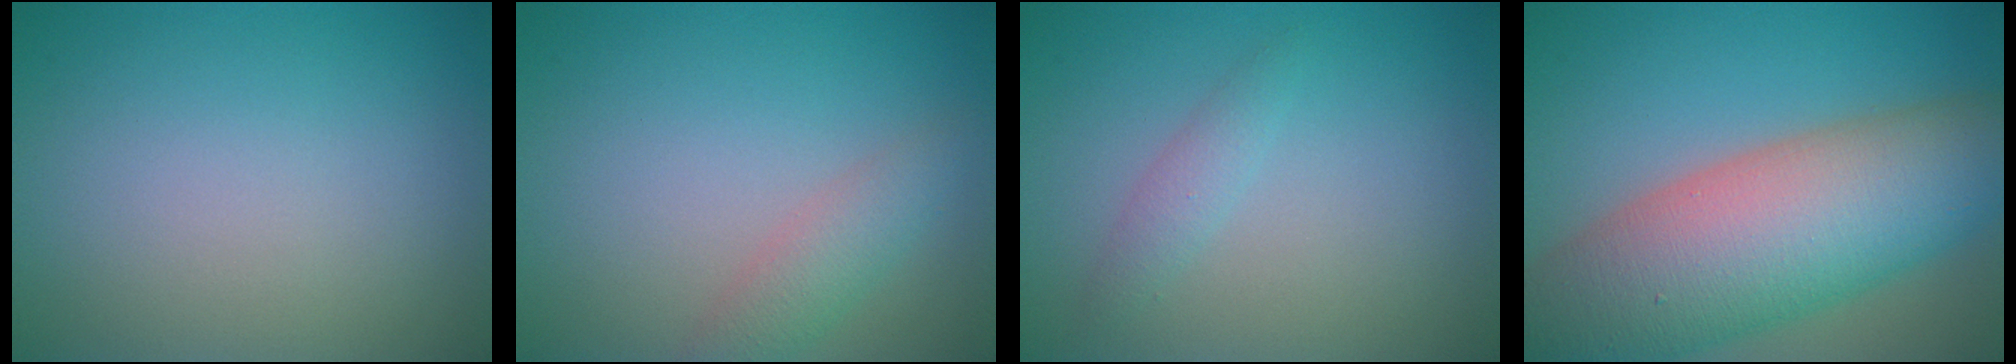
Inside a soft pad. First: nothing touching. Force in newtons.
{"total": 2.3, "press": 2.3, "slide": 0.0}
{"total": 1.4, "press": 1.4, "slide": 0.0}
{"total": 13.8, "press": 13.7, "slide": 0.6}